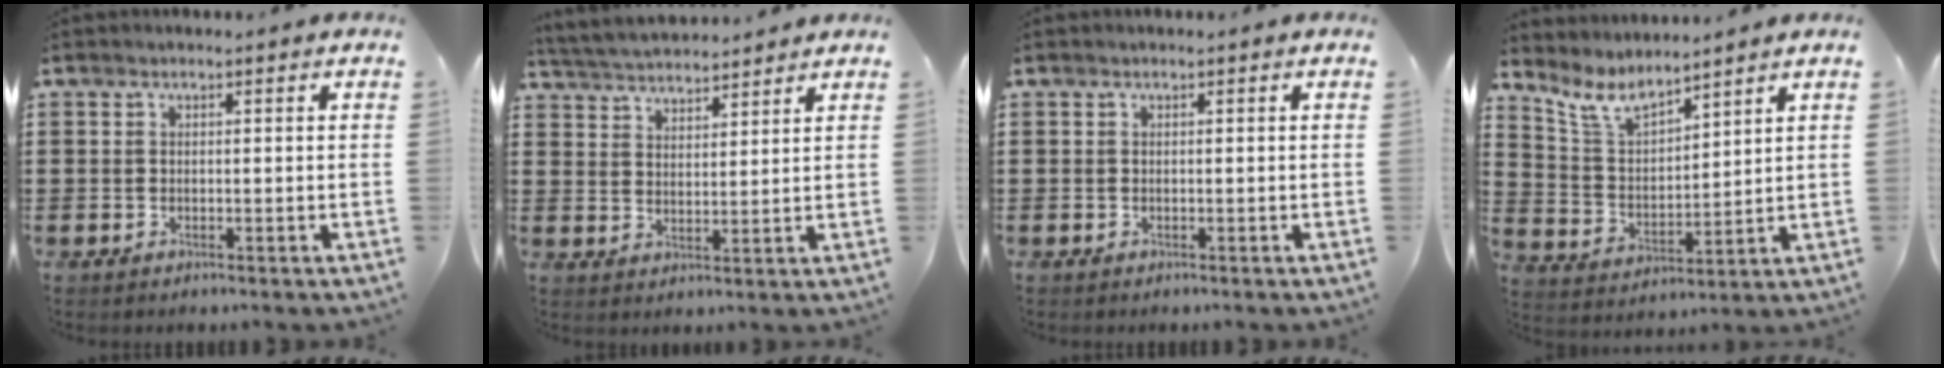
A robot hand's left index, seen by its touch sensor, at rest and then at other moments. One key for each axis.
{"total": 3.9, "fx": 3.9, "fy": 0.3, "fz": 0.0, "tx": -0.017, "ty": -0.016, "tz": 0.069}
{"total": 0.0}
{"total": 6.7, "fx": 5.8, "fy": 1.9, "fz": 2.6, "tx": -0.078, "ty": -0.023, "tz": 0.105}